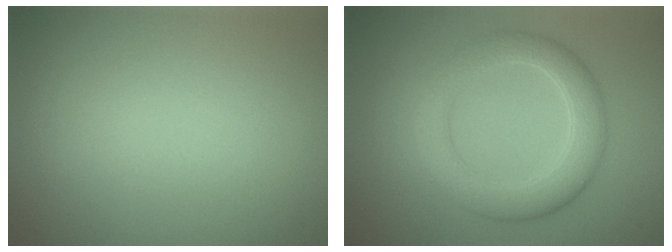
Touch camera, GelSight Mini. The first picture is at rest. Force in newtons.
{"total": 4.5, "press": 4.5, "slide": 0.3}